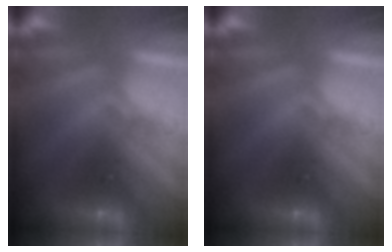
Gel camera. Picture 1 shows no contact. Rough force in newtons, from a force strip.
{"total": 0.0}